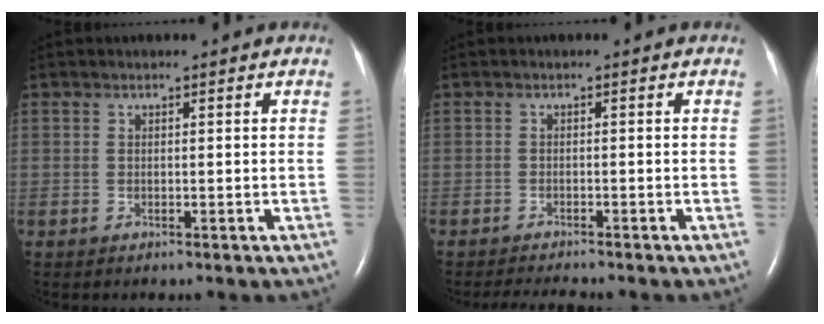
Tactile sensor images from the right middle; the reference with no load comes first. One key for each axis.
{"total": 3.8, "fx": -3.6, "fy": -0.1, "fz": 1.3, "tx": -0.023, "ty": -0.014, "tz": -0.054}